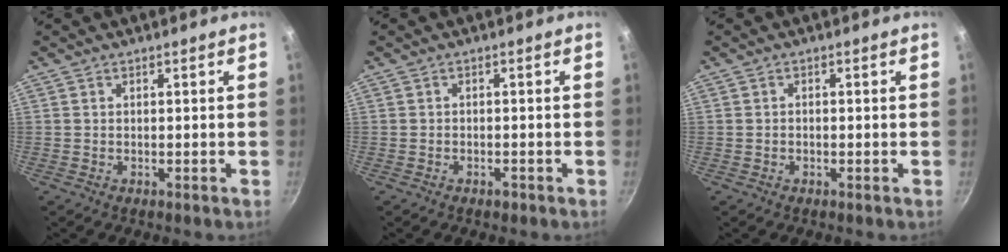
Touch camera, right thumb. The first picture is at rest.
{"total": 1.1, "force": [-0.8, 0.6, 0.6], "torque": [-0.013, 0.006, -0.009]}
{"total": 0.6, "force": [-0.3, 0.4, 0.4], "torque": [-0.012, 0.005, -0.005]}